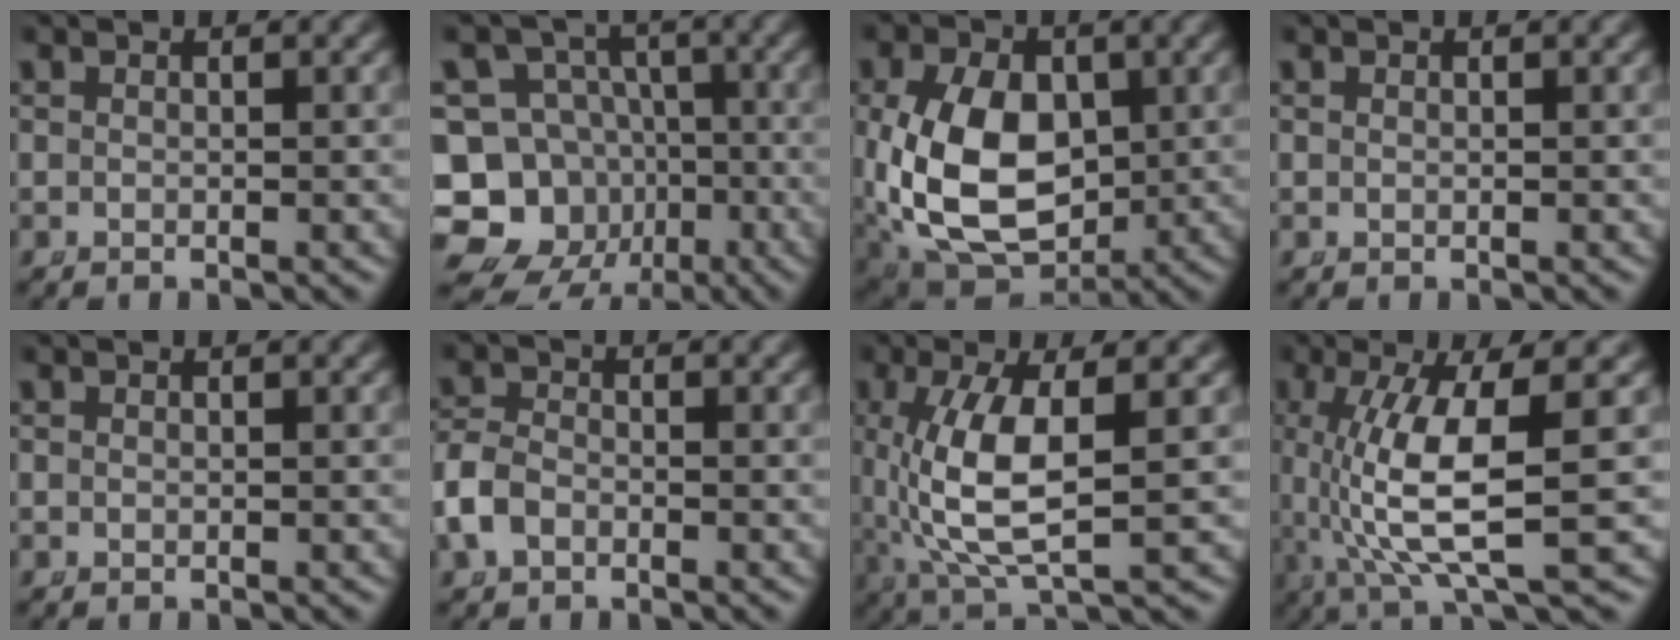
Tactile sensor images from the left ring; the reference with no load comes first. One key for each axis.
{"total": 18.4, "fx": -5.5, "fy": 16.3, "fz": 6.5, "tx": -0.165, "ty": -0.091, "tz": -0.080}
{"total": 10.6, "fx": -0.9, "fy": 7.6, "fz": 7.3, "tx": -0.163, "ty": -0.055, "tz": 0.015}
{"total": 0.0}
{"total": 0.0}
{"total": 3.0, "fx": -1.2, "fy": 2.3, "fz": 1.5, "tx": -0.052, "ty": -0.013, "tz": -0.015}
{"total": 7.2, "fx": 0.6, "fy": 2.6, "fz": 6.7, "tx": -0.142, "ty": -0.012, "tz": 0.025}
{"total": 8.4, "fx": 0.0, "fy": 2.5, "fz": 8.0, "tx": -0.160, "ty": -0.020, "tz": 0.014}